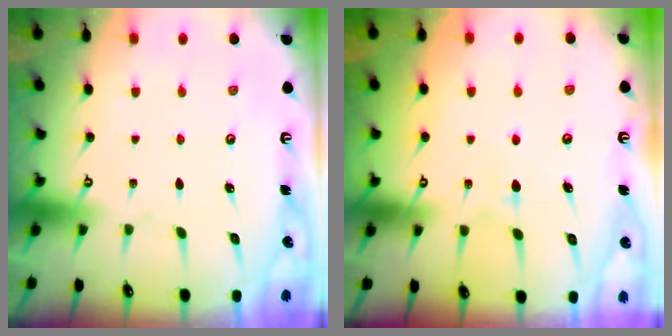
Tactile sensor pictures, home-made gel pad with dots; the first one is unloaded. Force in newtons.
{"total": 7.9, "press": 7.8, "slide": 0.6}